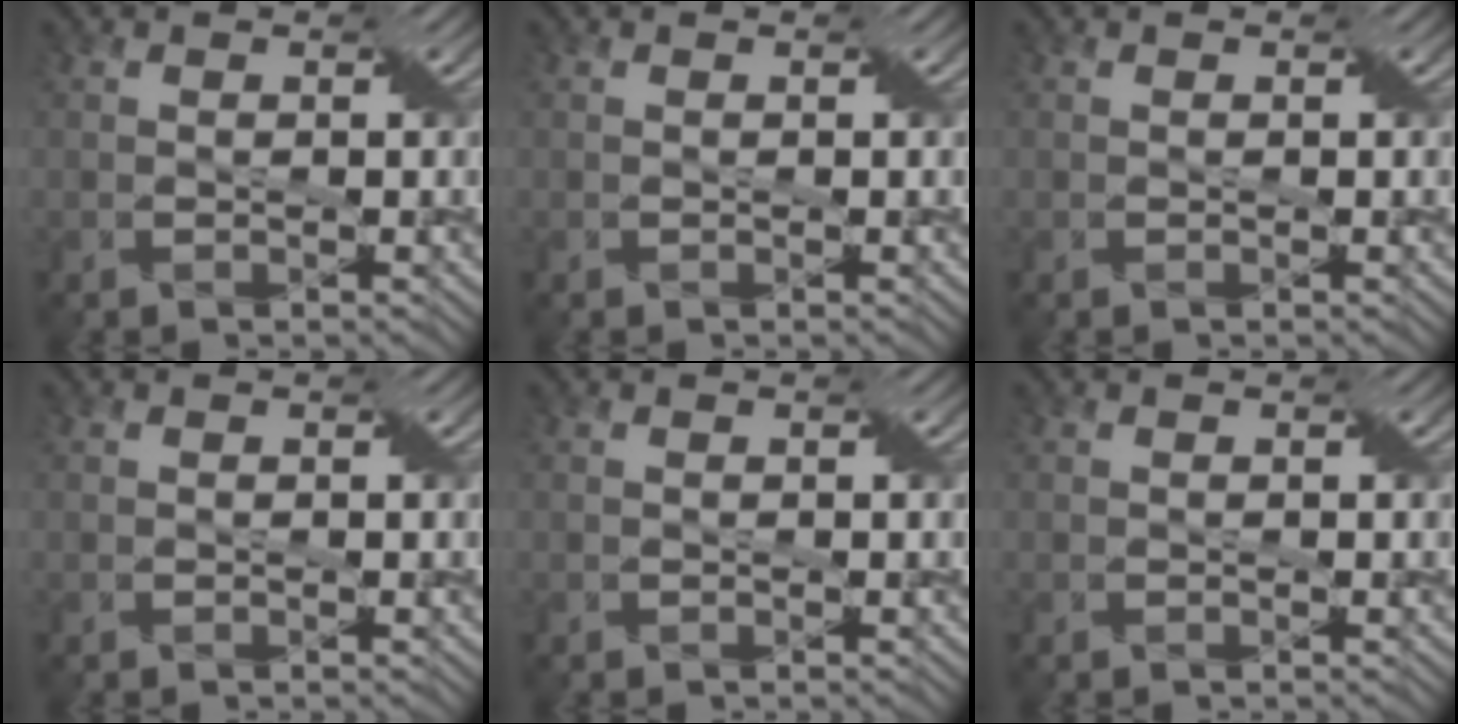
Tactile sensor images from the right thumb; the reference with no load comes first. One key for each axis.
{"total": 0.0}
{"total": 0.0}
{"total": 0.0}
{"total": 0.0}
{"total": 0.0}